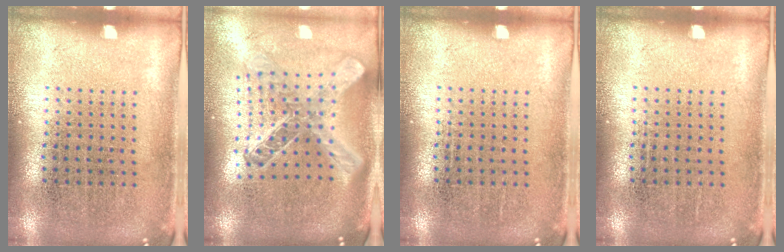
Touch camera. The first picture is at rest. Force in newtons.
{"total": 2.7, "press": 2.0, "slide": 1.8}
{"total": 0.0}
{"total": 0.0}